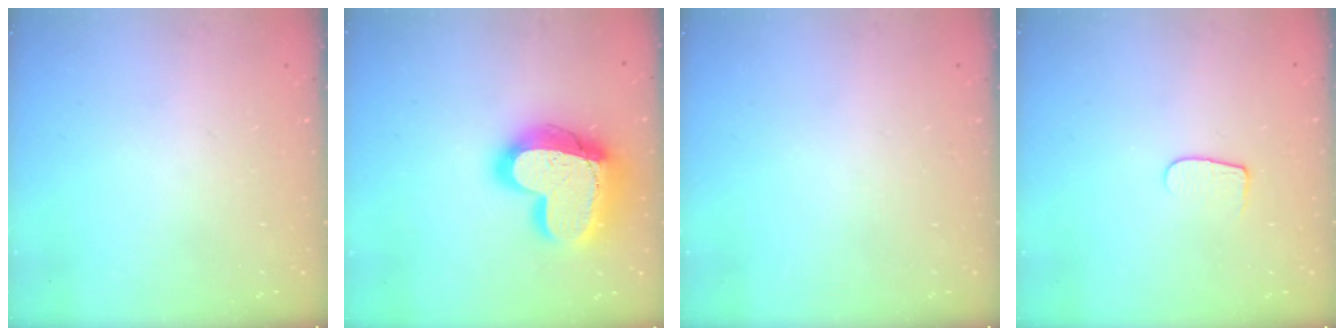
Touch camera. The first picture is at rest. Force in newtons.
{"total": 23.4, "press": 23.3, "slide": 1.9}
{"total": 0.0}
{"total": 5.9, "press": 5.9, "slide": 0.6}